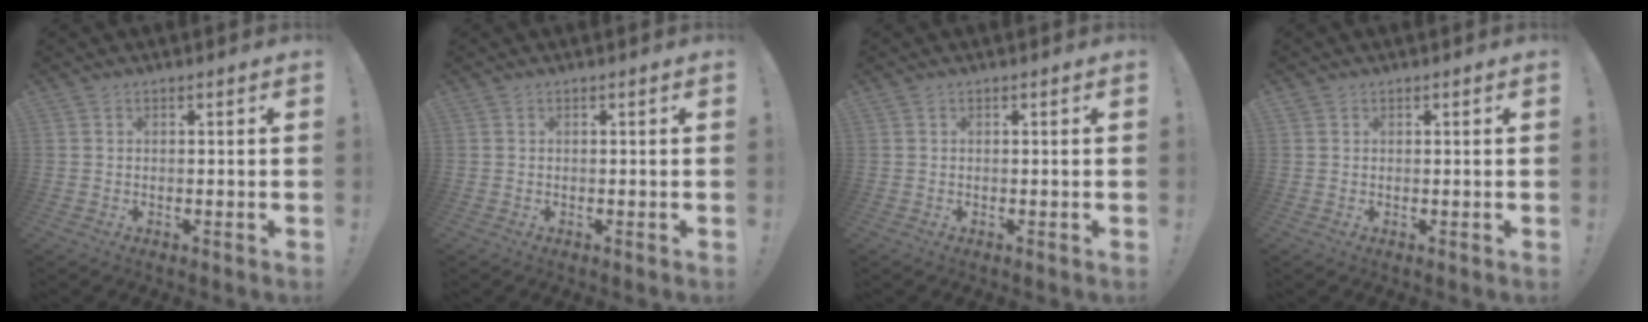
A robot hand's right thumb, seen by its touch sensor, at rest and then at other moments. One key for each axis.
{"total": 0.0}
{"total": 0.0}
{"total": 0.7, "fx": 0.5, "fy": 0.5, "fz": 0.0, "tx": 0.005, "ty": -0.001, "tz": 0.008}